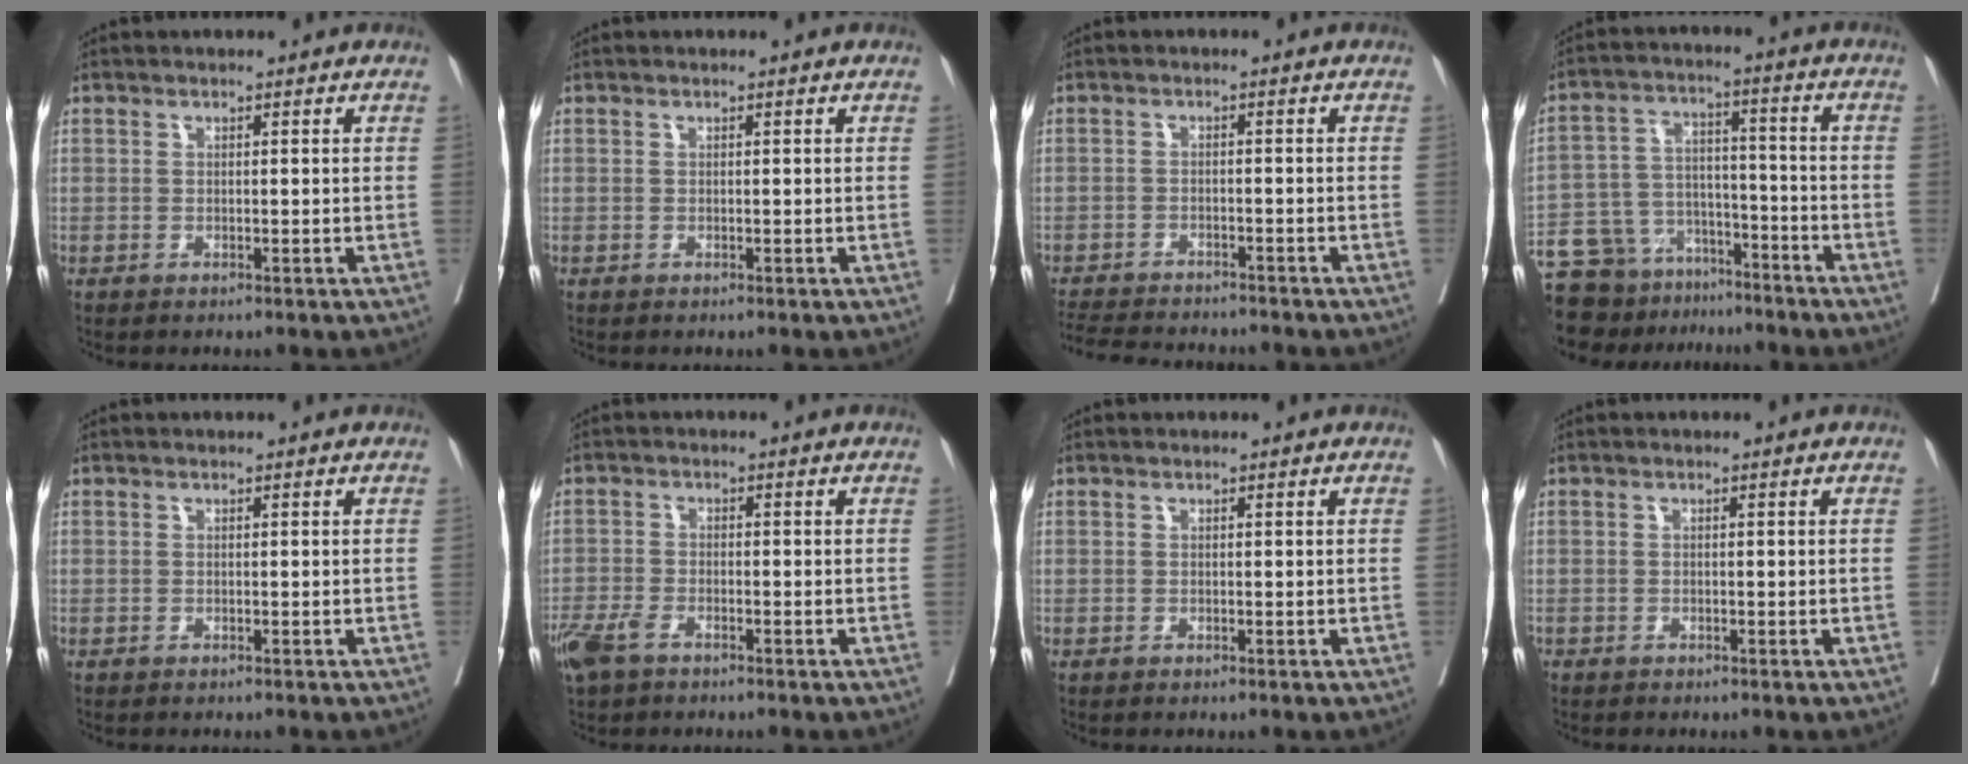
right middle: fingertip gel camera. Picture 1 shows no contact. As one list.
[{"total": 0.0}, {"total": 11.6, "force": [-10.7, 1.9, 3.9], "torque": [-0.071, -0.011, -0.153]}, {"total": 14.4, "force": [-11.5, 7.4, 4.6], "torque": [-0.094, 0.033, -0.189]}, {"total": 0.0}, {"total": 5.0, "force": [-3.5, 1.9, 3.0], "torque": [-0.067, -0.007, -0.066]}, {"total": 0.0}, {"total": 0.6, "force": [-0.5, 0.3, 0.0], "torque": [-0.009, 0.001, -0.013]}]